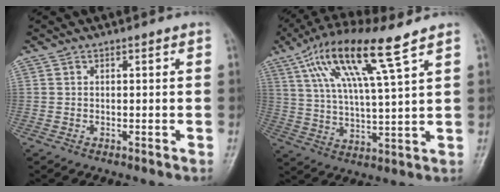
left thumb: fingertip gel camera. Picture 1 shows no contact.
{"total": 14.9, "force": [8.1, 2.1, 12.3], "torque": [-0.240, -0.015, 0.153]}